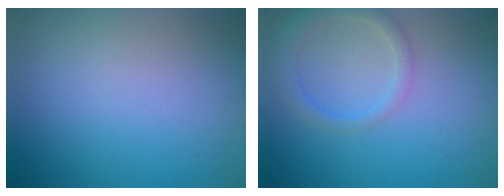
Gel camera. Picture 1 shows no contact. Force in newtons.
{"total": 2.7, "press": 2.7, "slide": 0.1}